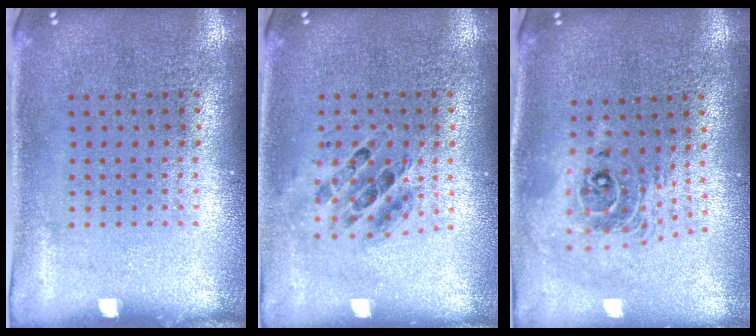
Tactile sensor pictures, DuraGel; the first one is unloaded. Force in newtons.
{"total": 0.7, "press": 0.7, "slide": 0.1}
{"total": 2.0, "press": 1.6, "slide": 1.3}